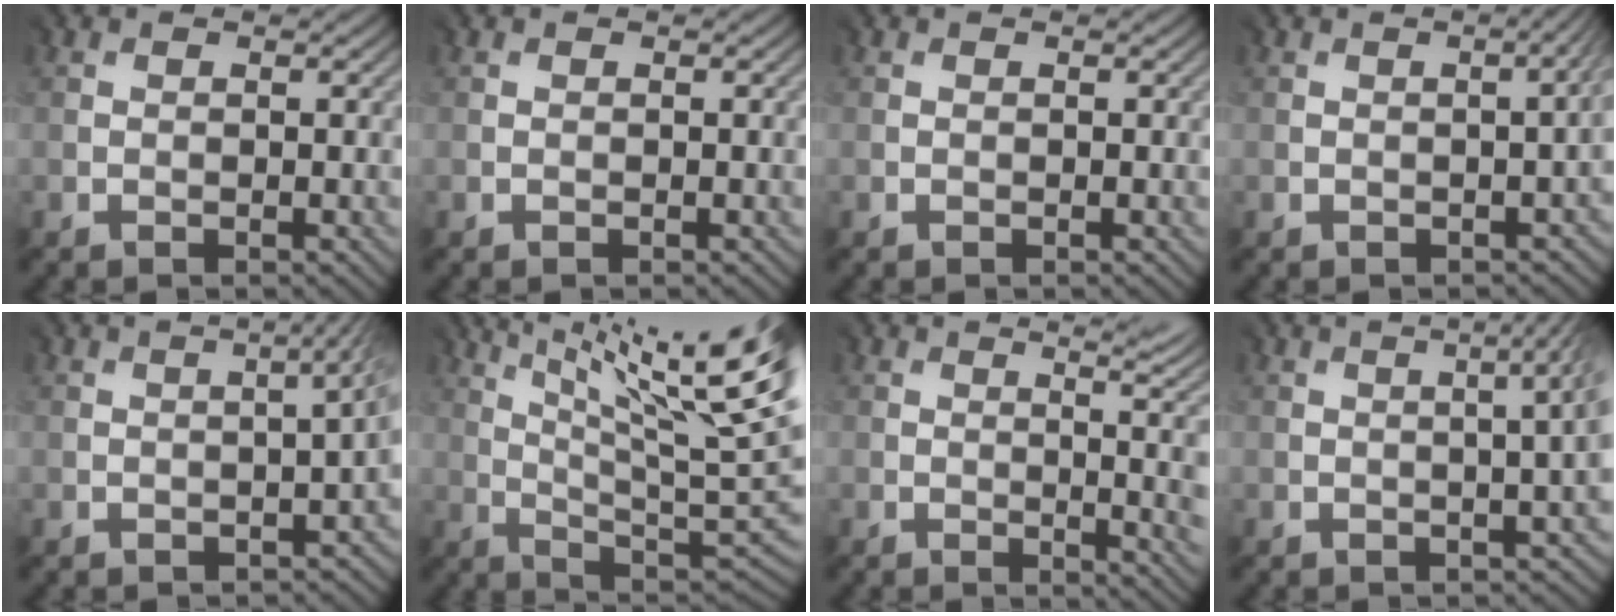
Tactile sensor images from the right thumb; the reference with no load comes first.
{"total": 0.0}
{"total": 0.0}
{"total": 2.8, "force": [-0.4, 1.1, 2.6], "torque": [-0.011, 0.000, 0.000]}
{"total": 4.6, "force": [-0.4, 1.8, 4.3], "torque": [-0.022, 0.007, -0.005]}
{"total": 17.7, "force": [8.7, 4.5, 14.8], "torque": [-0.195, 0.021, 0.133]}
{"total": 9.5, "force": [0.7, 4.2, 8.5], "torque": [-0.068, 0.030, 0.014]}
{"total": 6.4, "force": [0.1, 2.3, 5.9], "torque": [-0.037, 0.019, -0.010]}